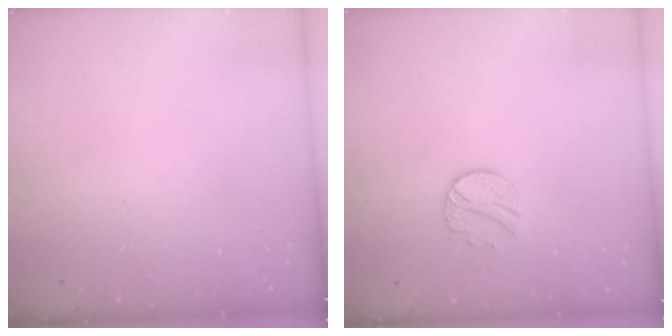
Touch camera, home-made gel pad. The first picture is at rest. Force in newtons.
{"total": 9.3, "press": 9.3, "slide": 0.6}